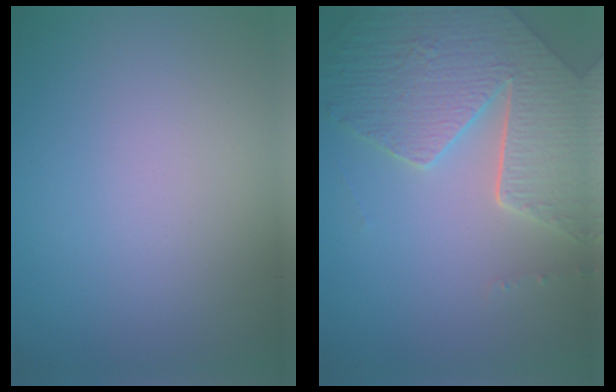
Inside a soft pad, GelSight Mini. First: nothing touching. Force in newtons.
{"total": 7.2, "press": 5.5, "slide": 4.7}